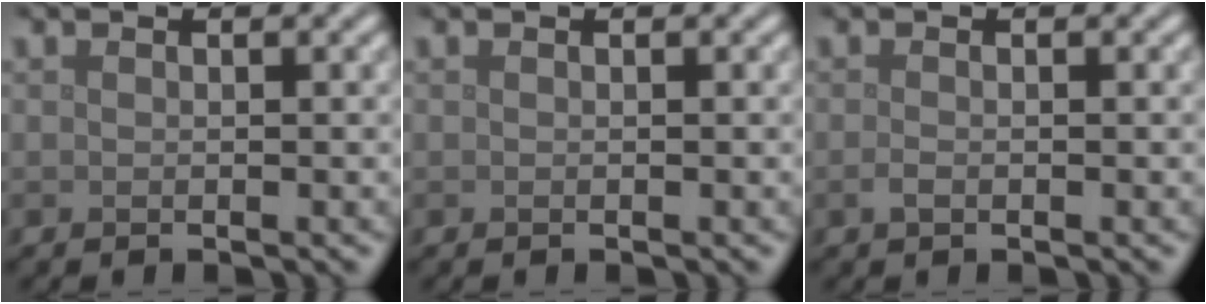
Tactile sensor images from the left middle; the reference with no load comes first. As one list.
[{"total": 0.0}, {"total": 0.7, "force": [-0.3, 0.3, 0.6], "torque": [-0.014, -0.002, -0.007]}]